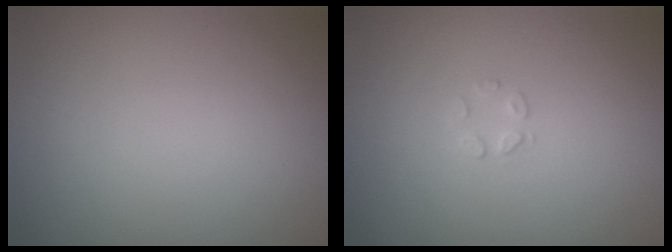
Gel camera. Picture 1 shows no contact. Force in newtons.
{"total": 1.0, "press": 1.0, "slide": 0.1}